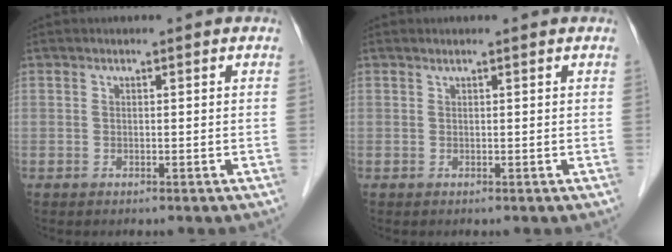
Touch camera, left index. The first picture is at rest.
{"total": 0.0}